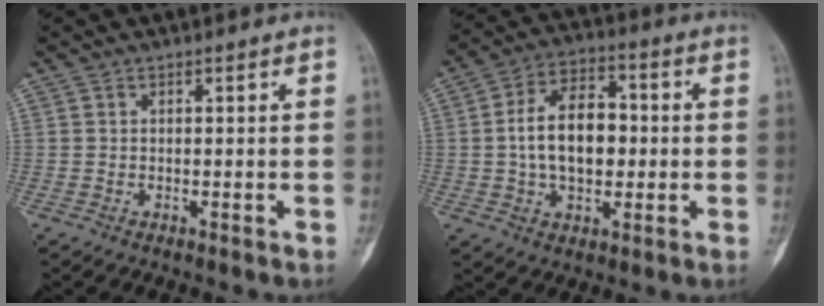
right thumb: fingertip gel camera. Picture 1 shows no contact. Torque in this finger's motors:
{"motor_torque": [1.72, 1.68, 0.68, -0.50, 0.39]}